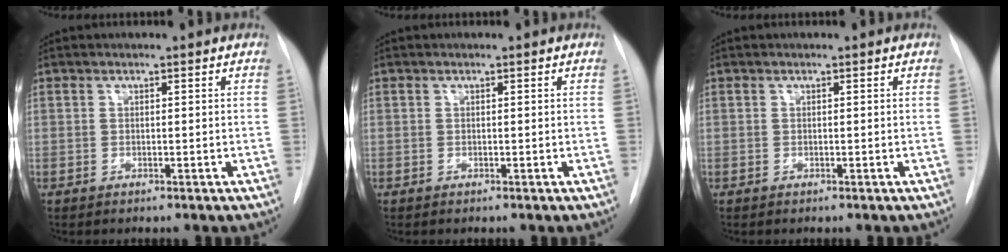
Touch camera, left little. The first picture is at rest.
{"total": 0.0}
{"total": 0.0}